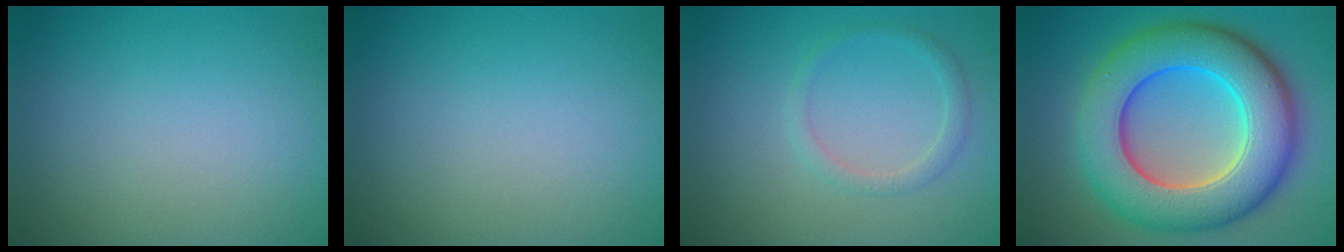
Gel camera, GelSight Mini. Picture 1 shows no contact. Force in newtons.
{"total": 0.0}
{"total": 1.4, "press": 1.4, "slide": 0.1}
{"total": 11.5, "press": 11.5, "slide": 0.7}